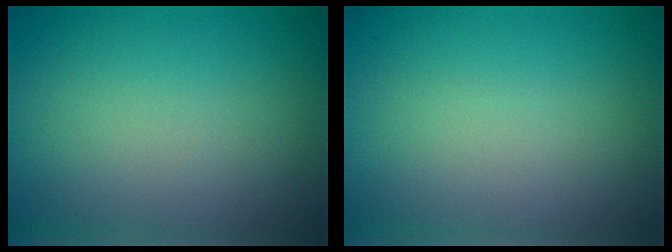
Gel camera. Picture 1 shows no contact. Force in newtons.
{"total": 0.0}